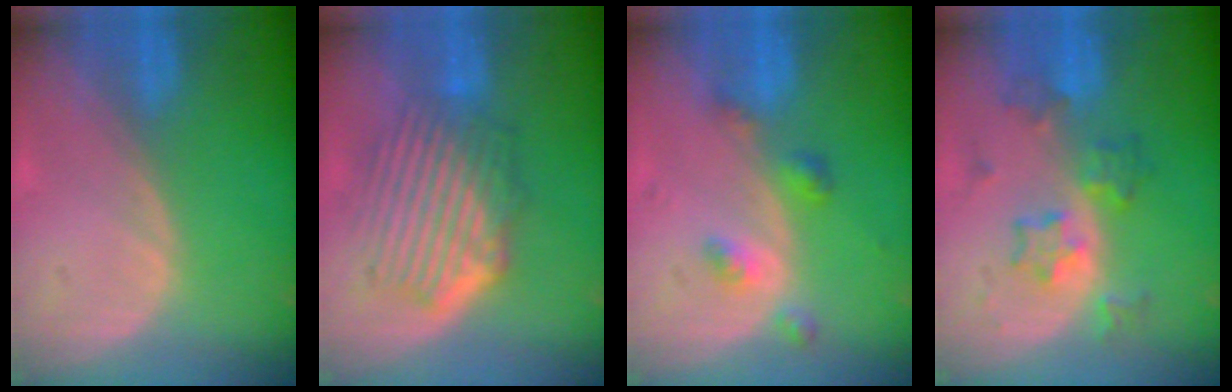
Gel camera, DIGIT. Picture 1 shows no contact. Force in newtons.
{"total": 9.6, "press": 8.5, "slide": 4.5}
{"total": 4.4, "press": 4.0, "slide": 2.0}
{"total": 5.9, "press": 5.9, "slide": 0.3}